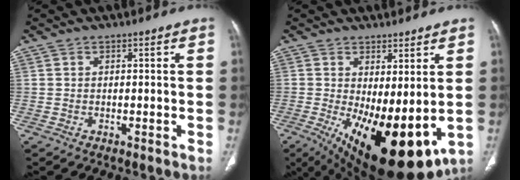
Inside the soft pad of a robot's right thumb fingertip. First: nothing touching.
{"total": 17.6, "force": [-2.5, 7.3, 15.8], "torque": [-0.244, -0.031, -0.009]}